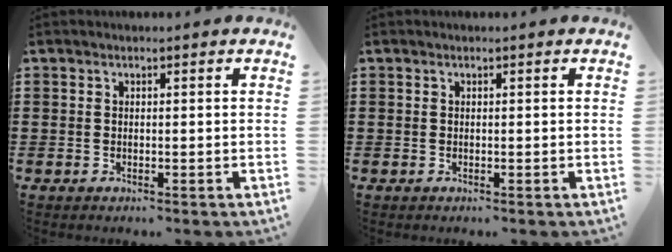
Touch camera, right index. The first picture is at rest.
{"total": 0.0}